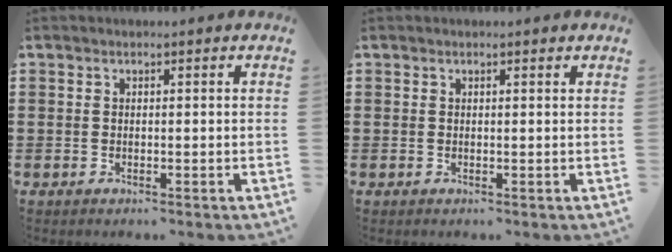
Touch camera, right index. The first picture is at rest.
{"total": 0.0}